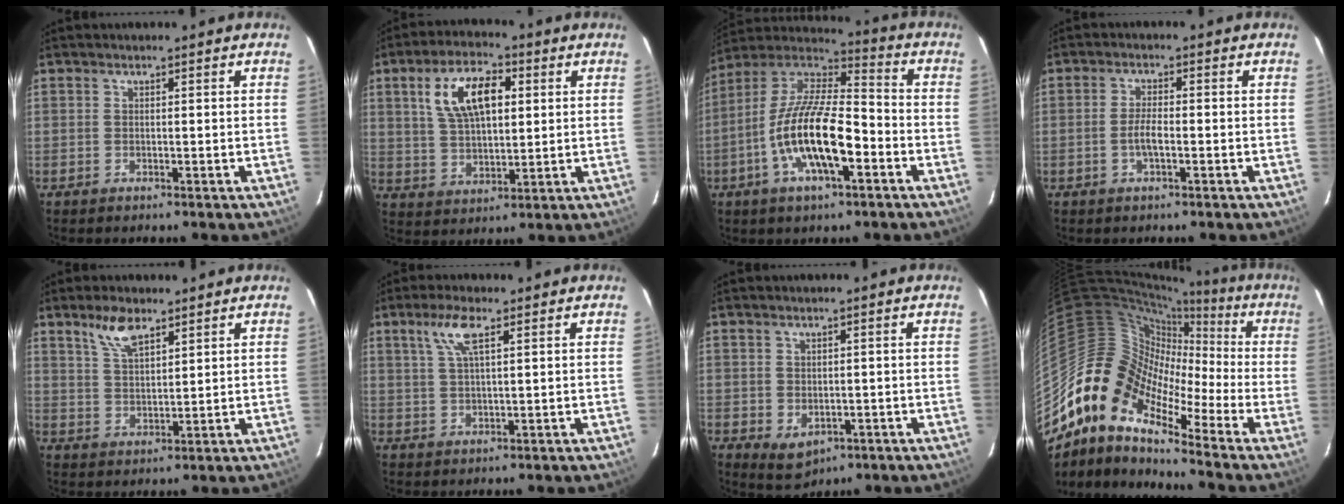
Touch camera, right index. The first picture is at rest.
{"total": 11.8, "force": [3.8, 5.8, 9.6], "torque": [-0.182, 0.020, 0.072]}
{"total": 17.6, "force": [-6.0, 5.8, 15.5], "torque": [-0.305, -0.008, -0.119]}
{"total": 3.3, "force": [-1.0, 0.7, 3.0], "torque": [-0.062, 0.000, -0.021]}
{"total": 6.3, "force": [4.4, 2.4, 3.9], "torque": [-0.071, 0.005, 0.087]}
{"total": 5.3, "force": [2.7, 1.1, 4.4], "torque": [-0.090, 0.007, 0.053]}
{"total": 4.2, "force": [-0.9, 3.4, 2.3], "torque": [-0.044, -0.008, -0.004]}
{"total": 11.4, "force": [-6.1, 7.1, 6.5], "torque": [-0.093, 0.014, -0.142]}